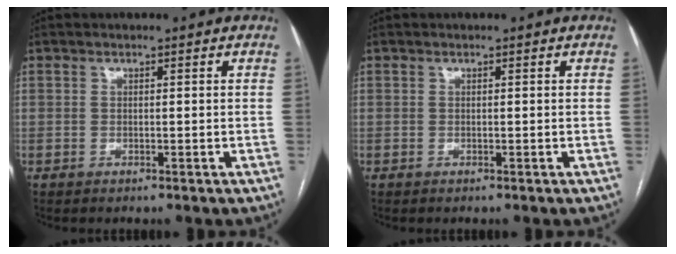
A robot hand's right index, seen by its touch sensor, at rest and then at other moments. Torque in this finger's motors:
{"motor_torque": [0.00, 0.00, -0.01, 0.00]}